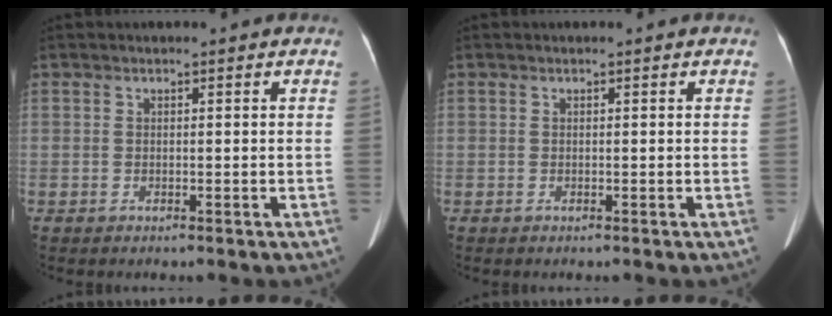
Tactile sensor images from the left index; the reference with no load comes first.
{"total": 0.0}